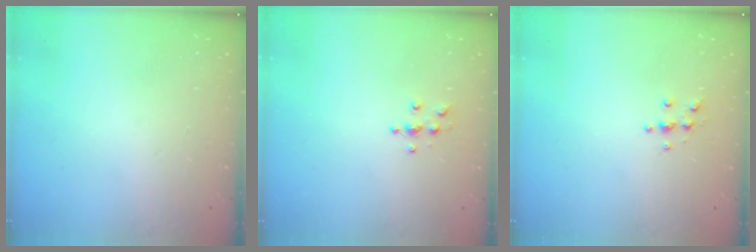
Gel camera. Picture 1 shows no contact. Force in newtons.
{"total": 4.6, "press": 4.5, "slide": 0.5}
{"total": 4.4, "press": 4.4, "slide": 0.4}